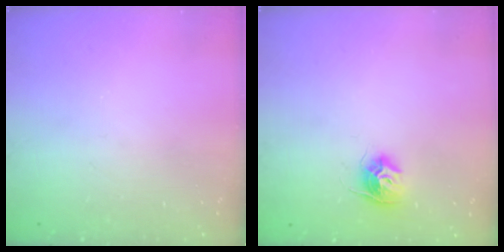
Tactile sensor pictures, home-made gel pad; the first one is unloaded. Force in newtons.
{"total": 9.6, "press": 9.6, "slide": 0.6}